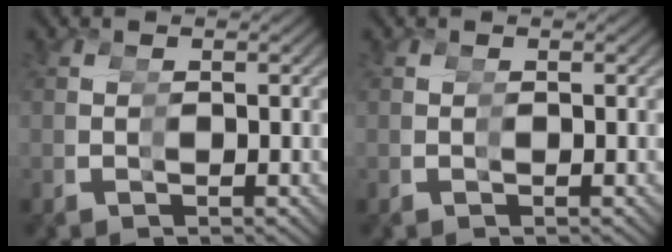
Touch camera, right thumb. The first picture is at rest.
{"total": 0.0}